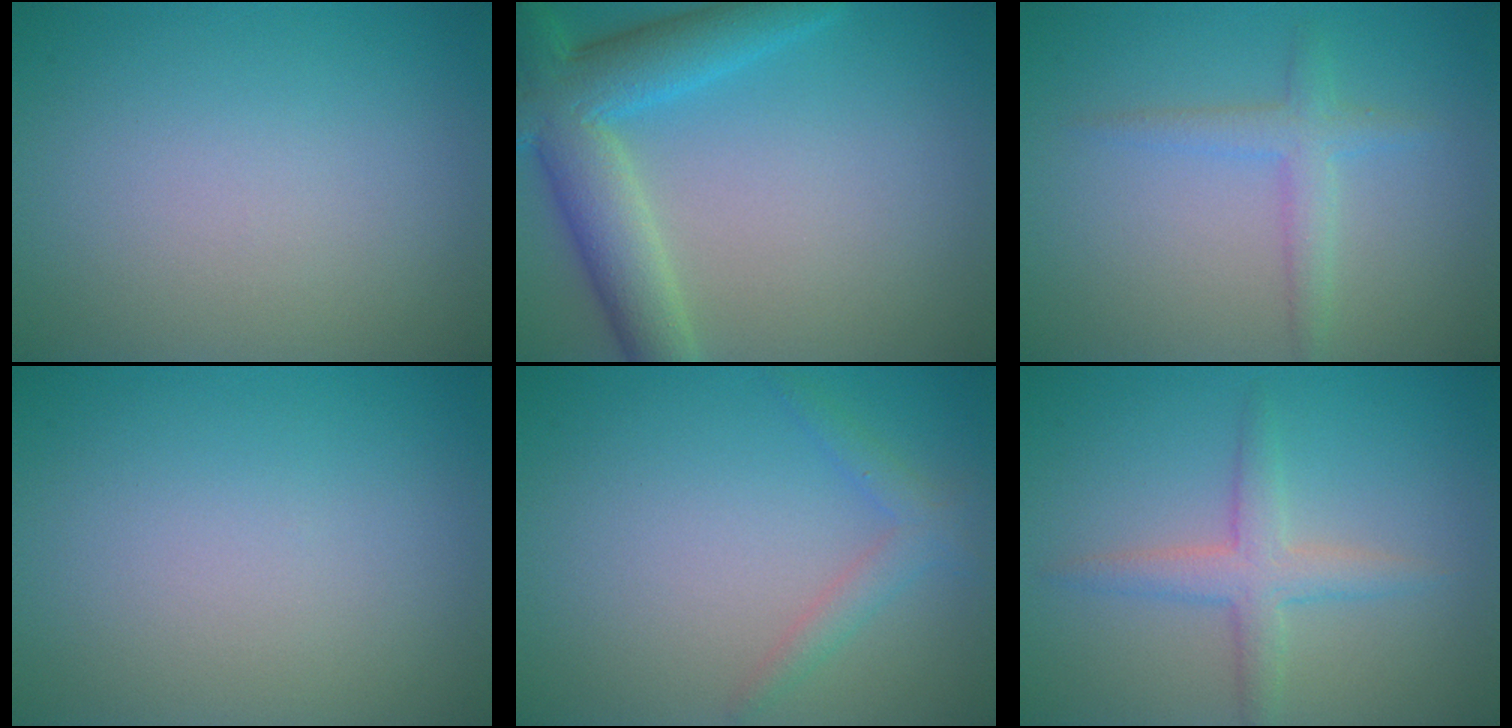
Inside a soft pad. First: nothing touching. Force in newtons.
{"total": 7.3, "press": 7.2, "slide": 0.3}
{"total": 2.2, "press": 2.2, "slide": 0.0}
{"total": 0.0}
{"total": 1.8, "press": 1.8, "slide": 0.1}
{"total": 2.9, "press": 2.9, "slide": 0.1}